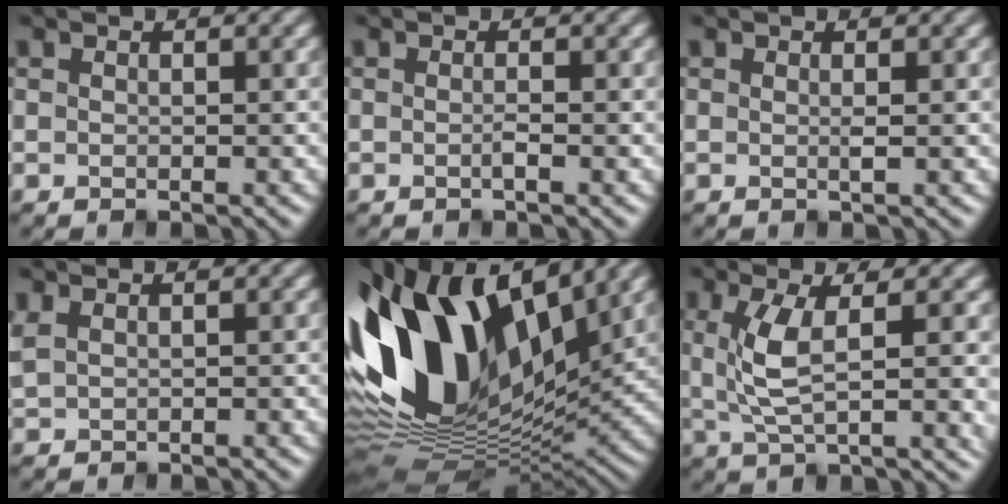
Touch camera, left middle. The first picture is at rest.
{"total": 0.7, "force": [-0.4, 0.1, 0.6], "torque": [-0.007, 0.002, -0.010]}
{"total": 0.7, "force": [0.2, 0.1, 0.7], "torque": [-0.010, -0.003, -0.002]}
{"total": 1.1, "force": [0.8, 0.4, 0.6], "torque": [-0.016, 0.008, 0.024]}
{"total": 16.4, "force": [3.4, 9.3, 13.0], "torque": [-0.276, 0.018, 0.042]}
{"total": 6.3, "force": [0.9, 2.2, 5.8], "torque": [-0.122, -0.006, 0.021]}